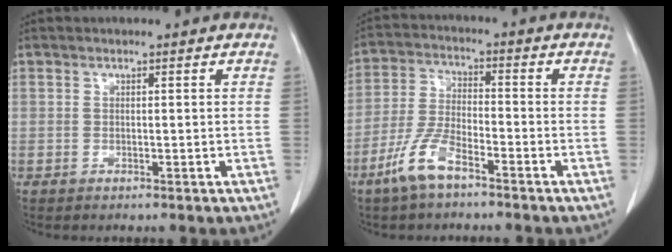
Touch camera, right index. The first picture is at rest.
{"total": 7.6, "force": [-5.0, 1.9, 5.3], "torque": [-0.121, -0.006, -0.102]}